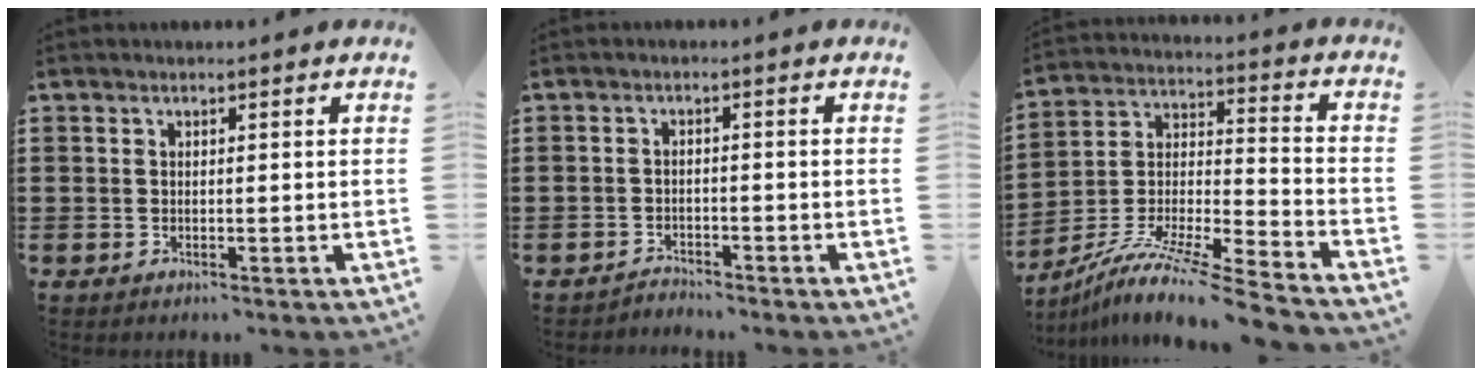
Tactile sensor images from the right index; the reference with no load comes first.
{"total": 1.8, "force": [-1.8, 0.1, -0.1], "torque": [-0.004, 0.003, -0.040]}
{"total": 11.4, "force": [-9.9, 0.0, 5.7], "torque": [-0.102, 0.007, -0.195]}